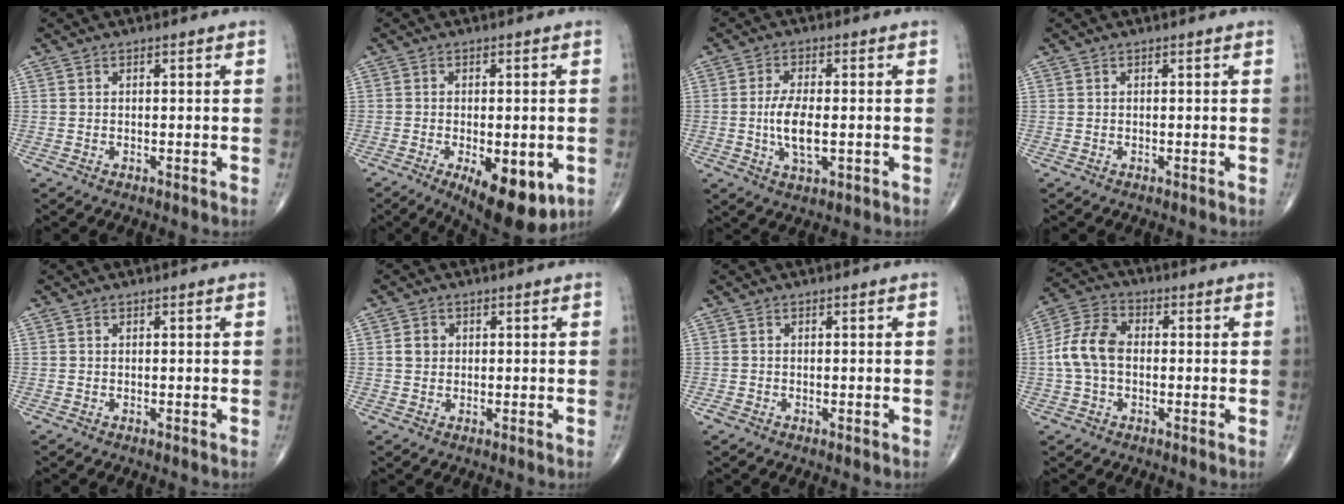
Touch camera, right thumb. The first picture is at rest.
{"total": 13.1, "force": [-4.8, 5.6, 10.9], "torque": [-0.146, -0.014, -0.058]}
{"total": 7.1, "force": [-0.9, 3.0, 6.4], "torque": [-0.128, -0.005, -0.016]}
{"total": 0.0}
{"total": 0.0}
{"total": 2.4, "force": [0.3, 2.2, 1.1], "torque": [-0.010, 0.003, 0.005]}
{"total": 1.2, "force": [-0.6, 0.7, 0.7], "torque": [-0.016, 0.001, -0.009]}
{"total": 9.2, "force": [-0.5, 6.3, 6.7], "torque": [-0.135, 0.029, -0.019]}